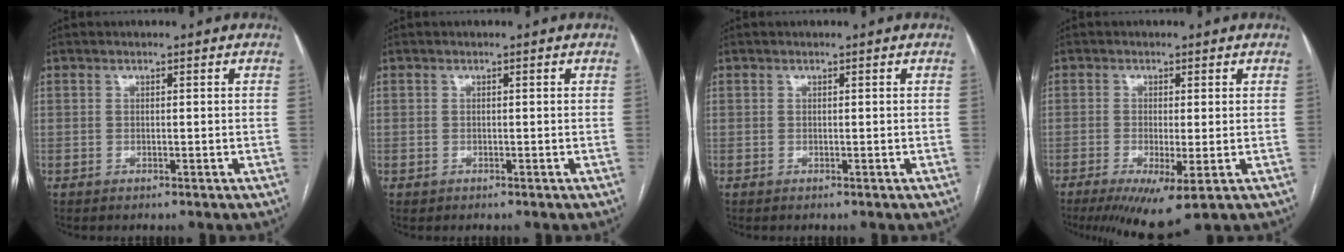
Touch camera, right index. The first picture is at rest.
{"total": 0.5, "force": [-0.2, 0.5, 0.0], "torque": [0.000, 0.005, -0.005]}
{"total": 0.0}
{"total": 7.6, "force": [-3.7, 1.1, 6.6], "torque": [-0.101, -0.022, -0.055]}